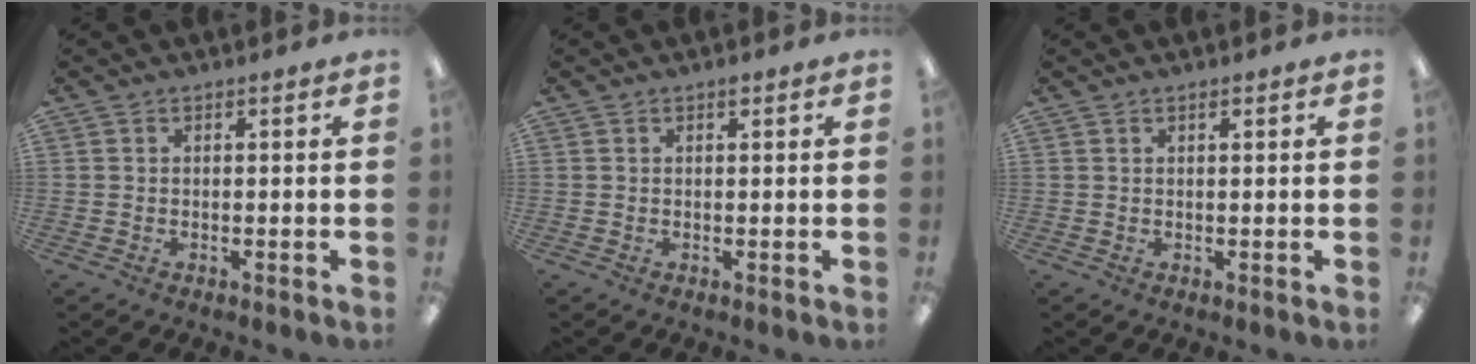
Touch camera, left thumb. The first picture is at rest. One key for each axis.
{"total": 0.8, "fx": 0.6, "fy": 0.3, "fz": 0.5, "tx": -0.003, "ty": -0.001, "tz": 0.009}
{"total": 0.8, "fx": 0.6, "fy": 0.3, "fz": 0.5, "tx": -0.011, "ty": 0.002, "tz": 0.010}